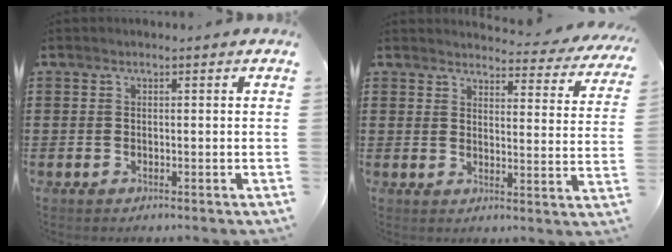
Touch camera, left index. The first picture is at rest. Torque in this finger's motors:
{"motor_torque": [2.14, 0.00, 0.13, 0.04]}